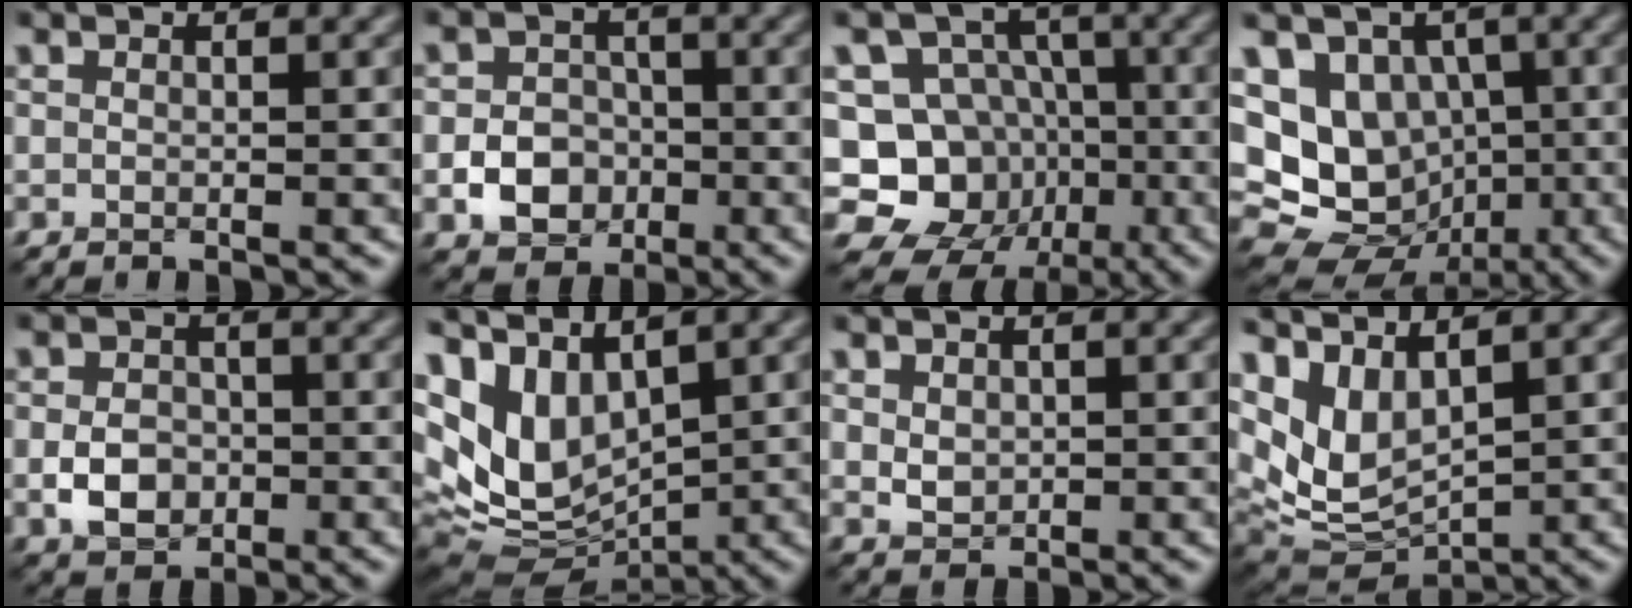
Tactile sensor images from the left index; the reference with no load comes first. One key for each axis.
{"total": 4.3, "fx": -1.6, "fy": 3.5, "fz": 2.0, "tx": -0.028, "ty": -0.002, "tz": -0.031}
{"total": 15.0, "fx": -5.3, "fy": 13.4, "fz": 4.3, "tx": -0.093, "ty": 0.002, "tz": -0.085}
{"total": 13.2, "fx": -1.0, "fy": 11.4, "fz": 6.5, "tx": -0.123, "ty": 0.017, "tz": -0.030}
{"total": 3.6, "fx": -1.1, "fy": 2.7, "fz": 2.1, "tx": -0.037, "ty": 0.000, "tz": -0.023}
{"total": 9.0, "fx": 2.3, "fy": 5.6, "fz": 6.6, "tx": -0.139, "ty": -0.005, "tz": 0.070}
{"total": 1.5, "fx": 0.2, "fy": 1.2, "fz": 0.9, "tx": -0.022, "ty": -0.003, "tz": 0.008}
{"total": 6.1, "fx": 2.8, "fy": 3.1, "fz": 4.4, "tx": -0.104, "ty": -0.014, "tz": 0.063}